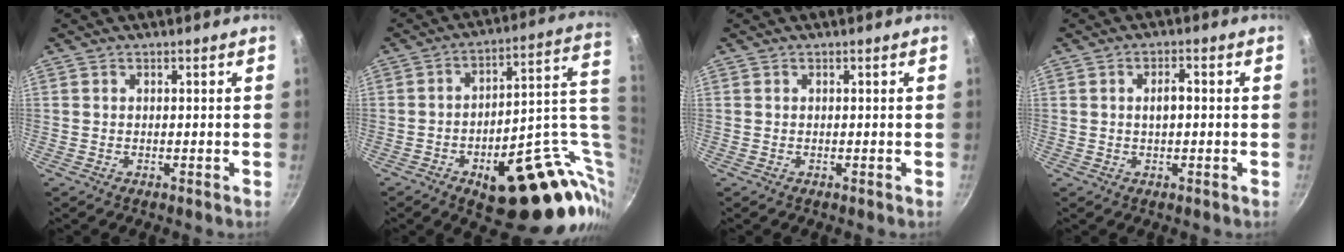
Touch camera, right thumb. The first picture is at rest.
{"total": 28.1, "force": [-8.3, 10.8, 24.5], "torque": [-0.217, 0.060, -0.101]}
{"total": 0.0}
{"total": 3.0, "force": [0.2, 1.4, 2.6], "torque": [-0.048, 0.009, 0.001]}